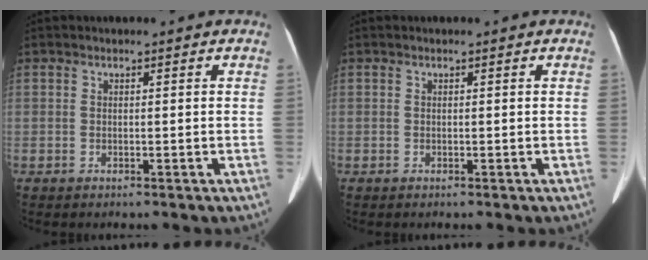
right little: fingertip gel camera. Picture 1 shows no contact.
{"total": 0.0}